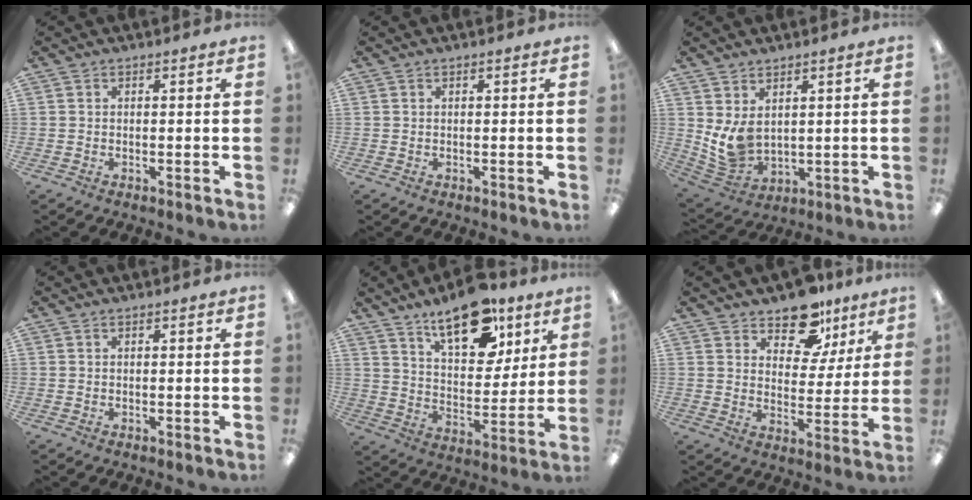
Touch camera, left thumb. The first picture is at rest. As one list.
[{"total": 0.0}, {"total": 7.4, "force": [2.8, 5.0, 4.7], "torque": [-0.104, -0.020, 0.052]}, {"total": 0.0}, {"total": 17.3, "force": [11.6, 8.4, 9.8], "torque": [-0.139, -0.062, 0.198]}, {"total": 12.2, "force": [9.2, 6.6, 4.4], "torque": [-0.063, -0.059, 0.168]}]